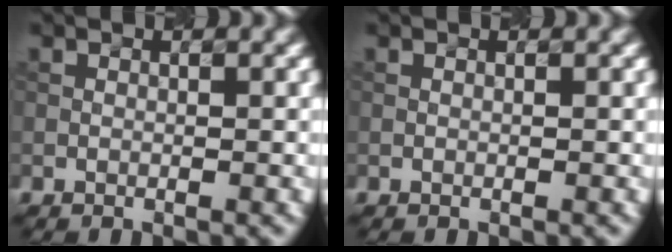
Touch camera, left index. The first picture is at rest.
{"total": 0.0}